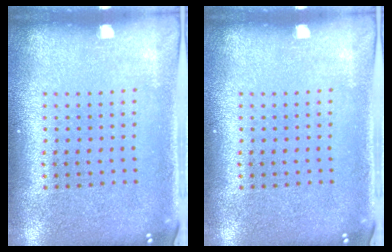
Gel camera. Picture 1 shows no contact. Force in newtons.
{"total": 0.0}